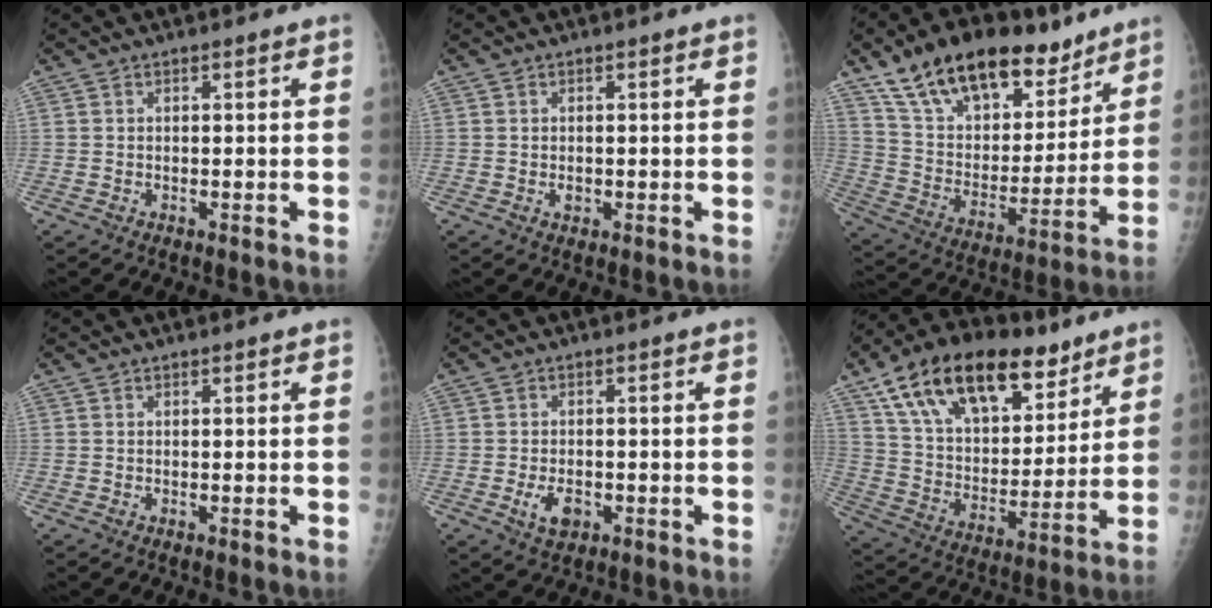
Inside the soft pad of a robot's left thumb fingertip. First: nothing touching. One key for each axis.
{"total": 1.7, "fx": -0.2, "fy": 1.4, "fz": 1.0, "tx": -0.009, "ty": 0.000, "tz": 0.002}
{"total": 24.7, "fx": 16.8, "fy": 12.1, "fz": 13.4, "tx": -0.188, "ty": -0.047, "tz": 0.287}
{"total": 0.0}
{"total": 4.1, "fx": -1.4, "fy": 2.6, "fz": 2.9, "tx": -0.045, "ty": 0.000, "tz": -0.019}
{"total": 25.5, "fx": 15.1, "fy": 13.4, "fz": 15.6, "tx": -0.234, "ty": -0.026, "tz": 0.260}